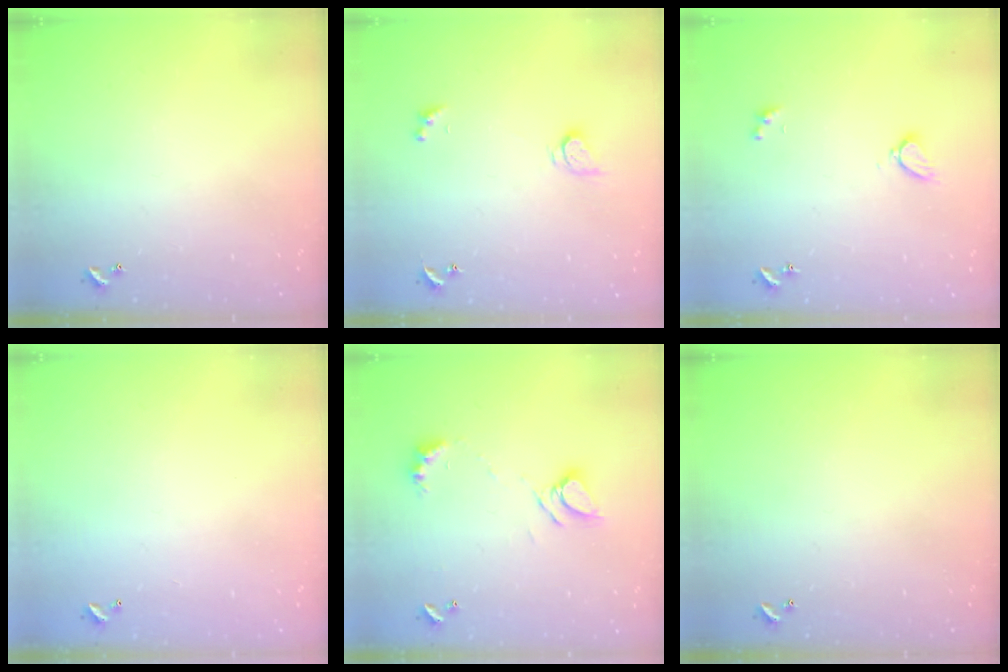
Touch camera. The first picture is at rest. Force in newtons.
{"total": 2.7, "press": 2.7, "slide": 0.3}
{"total": 2.2, "press": 2.2, "slide": 0.3}
{"total": 2.9, "press": 2.9, "slide": 0.1}
{"total": 7.0, "press": 7.0, "slide": 0.8}
{"total": 0.0}